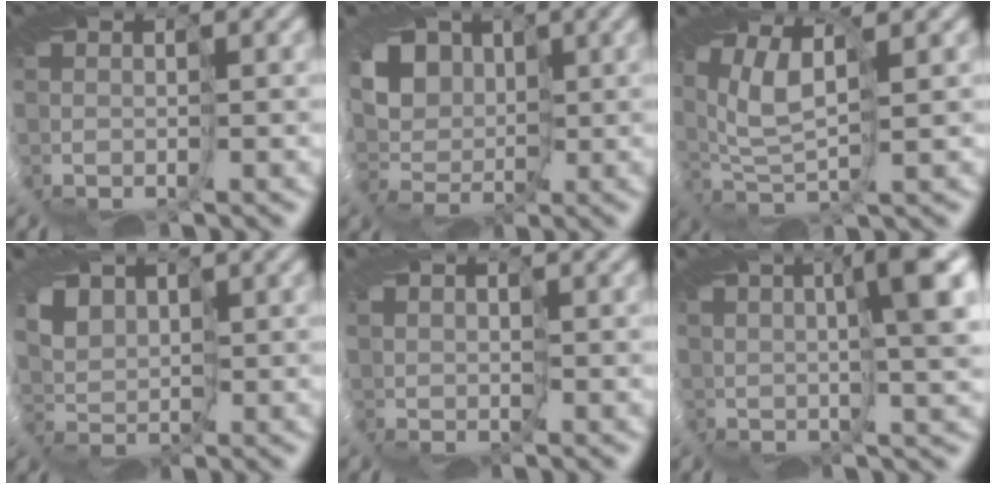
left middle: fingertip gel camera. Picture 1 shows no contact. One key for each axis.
{"total": 7.5, "fx": 2.9, "fy": 5.6, "fz": 4.0, "tx": -0.064, "ty": 0.017, "tz": 0.017}
{"total": 3.6, "fx": 1.3, "fy": 1.2, "fz": 3.2, "tx": -0.088, "ty": 0.002, "tz": 0.022}
{"total": 3.2, "fx": 2.6, "fy": 1.8, "fz": 0.8, "tx": -0.032, "ty": -0.005, "tz": 0.051}
{"total": 0.9, "fx": 0.9, "fy": -0.1, "fz": -0.1, "tx": -0.001, "ty": -0.002, "tz": 0.015}
{"total": 7.7, "fx": 2.6, "fy": 1.0, "fz": 7.2, "tx": -0.095, "ty": 0.014, "tz": 0.039}